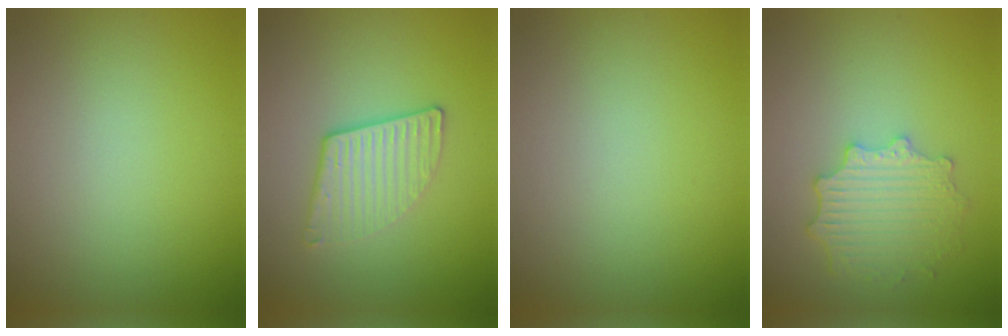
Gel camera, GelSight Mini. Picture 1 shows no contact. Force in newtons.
{"total": 3.1, "press": 2.7, "slide": 1.4}
{"total": 0.0}
{"total": 4.5, "press": 3.8, "slide": 2.4}